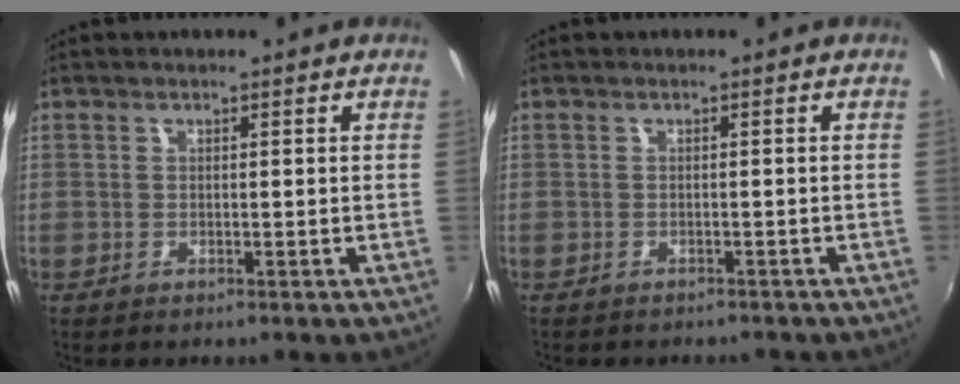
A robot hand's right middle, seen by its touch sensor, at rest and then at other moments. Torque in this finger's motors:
{"motor_torque": [0.99, -1.15, 0.19, 0.04]}